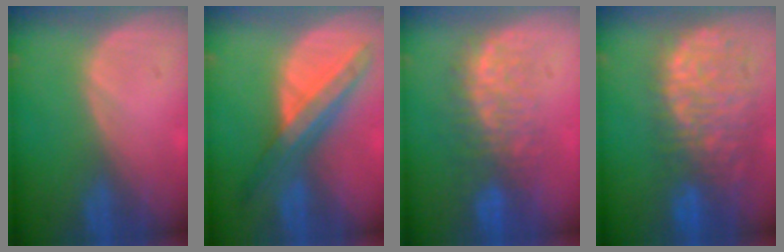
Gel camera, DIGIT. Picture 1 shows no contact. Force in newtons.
{"total": 8.4, "press": 7.4, "slide": 3.8}
{"total": 7.9, "press": 7.7, "slide": 1.8}
{"total": 13.1, "press": 10.8, "slide": 7.3}